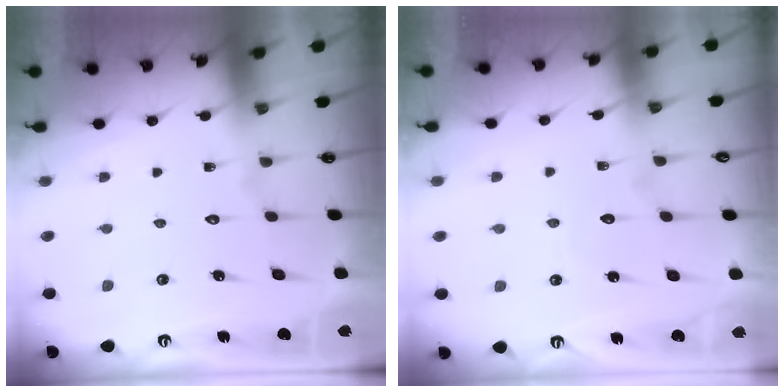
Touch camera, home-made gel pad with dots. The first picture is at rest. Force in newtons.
{"total": 3.6, "press": 3.6, "slide": 0.3}